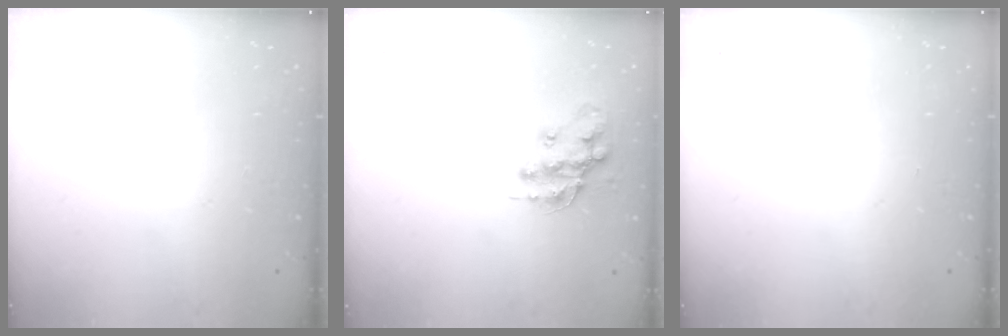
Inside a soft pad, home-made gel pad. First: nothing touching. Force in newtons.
{"total": 14.0, "press": 14.0, "slide": 0.7}
{"total": 0.0}